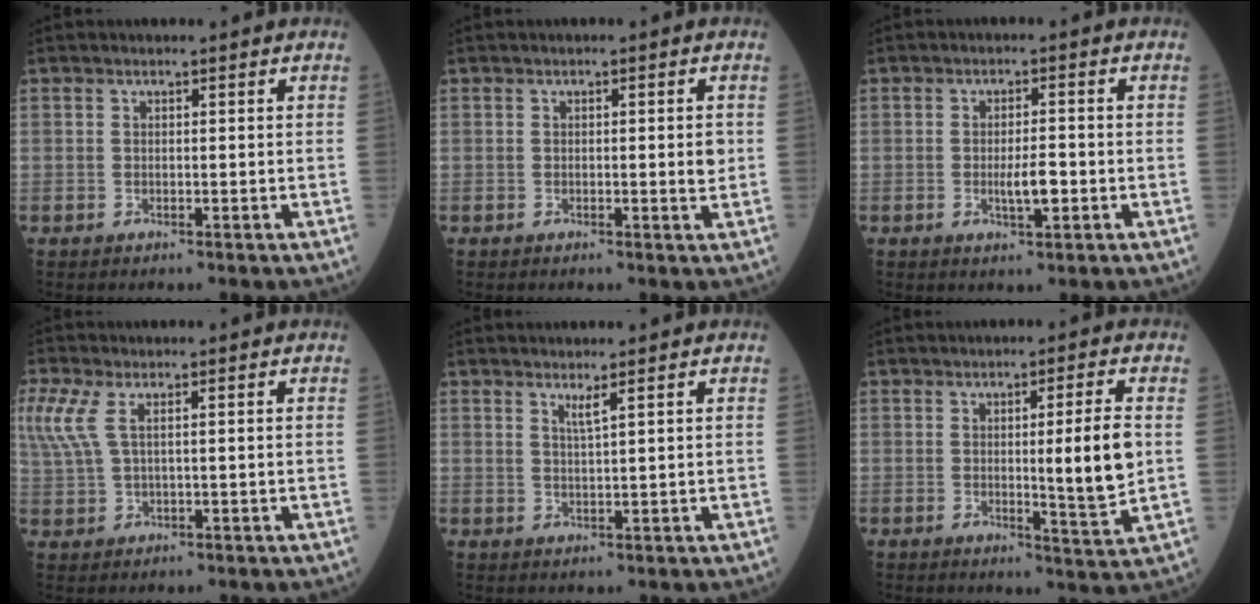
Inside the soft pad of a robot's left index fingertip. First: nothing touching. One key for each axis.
{"total": 1.5, "fx": -0.1, "fy": 0.1, "fz": 1.5, "tx": -0.018, "ty": -0.004, "tz": -0.003}
{"total": 3.4, "fx": -1.0, "fy": 0.7, "fz": 3.2, "tx": -0.057, "ty": -0.004, "tz": -0.017}
{"total": 7.4, "fx": 2.9, "fy": 3.0, "fz": 6.1, "tx": -0.174, "ty": 0.019, "tz": 0.063}
{"total": 1.5, "fx": 0.9, "fy": -0.5, "fz": 1.0, "tx": -0.021, "ty": -0.014, "tz": 0.018}
{"total": 7.1, "fx": 0.1, "fy": -0.6, "fz": 7.0, "tx": -0.103, "ty": -0.019, "tz": 0.001}